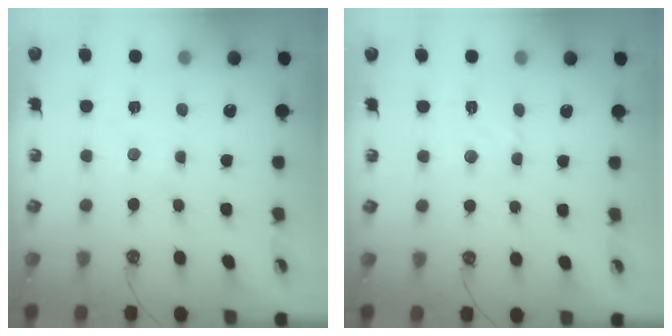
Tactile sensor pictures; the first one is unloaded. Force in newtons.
{"total": 4.2, "press": 4.2, "slide": 0.4}